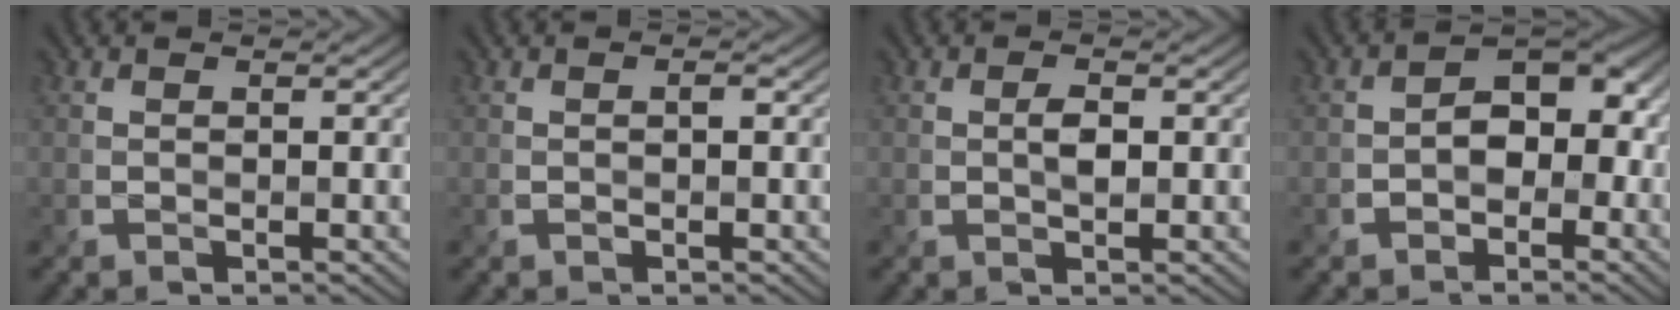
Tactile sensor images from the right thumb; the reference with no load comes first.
{"total": 0.7, "force": [-0.1, 0.3, 0.7], "torque": [-0.009, 0.000, -0.003]}
{"total": 1.5, "force": [0.0, 0.7, 1.4], "torque": [-0.025, 0.001, -0.002]}
{"total": 5.0, "force": [-1.7, 3.7, 3.0], "torque": [-0.028, 0.005, -0.042]}